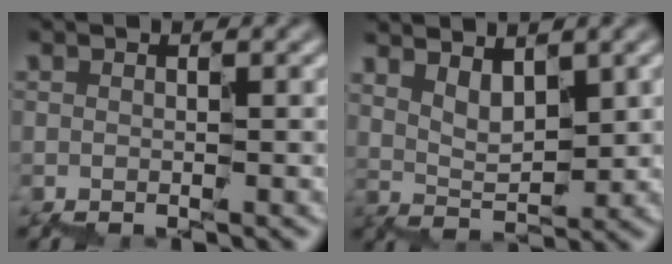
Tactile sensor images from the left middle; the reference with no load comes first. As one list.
[{"total": 2.2, "force": [2.0, 0.7, 0.4], "torque": [-0.018, 0.000, 0.041]}]